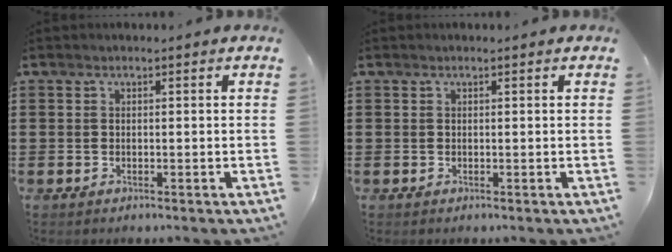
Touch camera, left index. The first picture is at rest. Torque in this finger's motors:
{"motor_torque": [-0.05, -0.03, -0.01, 0.00]}